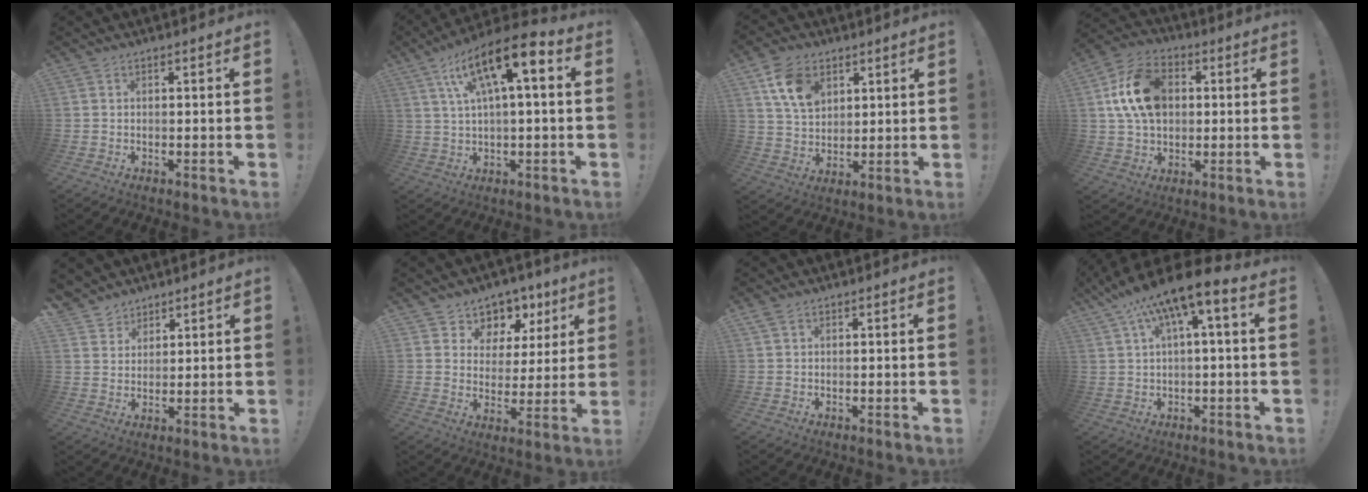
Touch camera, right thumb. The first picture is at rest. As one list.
[{"total": 14.2, "force": [5.1, 3.6, 12.7], "torque": [-0.212, -0.018, 0.079]}, {"total": 12.1, "force": [6.1, 8.2, 6.5], "torque": [-0.104, -0.017, 0.120]}, {"total": 17.0, "force": [3.3, 12.3, 11.2], "torque": [-0.182, -0.001, 0.064]}, {"total": 5.6, "force": [4.2, 3.7, 0.4], "torque": [-0.004, -0.036, 0.084]}, {"total": 7.5, "force": [4.6, 5.7, 1.4], "torque": [-0.009, -0.046, 0.086]}, {"total": 1.2, "force": [0.8, 0.6, 0.7], "torque": [-0.016, 0.002, 0.015]}, {"total": 10.9, "force": [3.7, 2.4, 9.9], "torque": [-0.158, -0.019, 0.060]}]